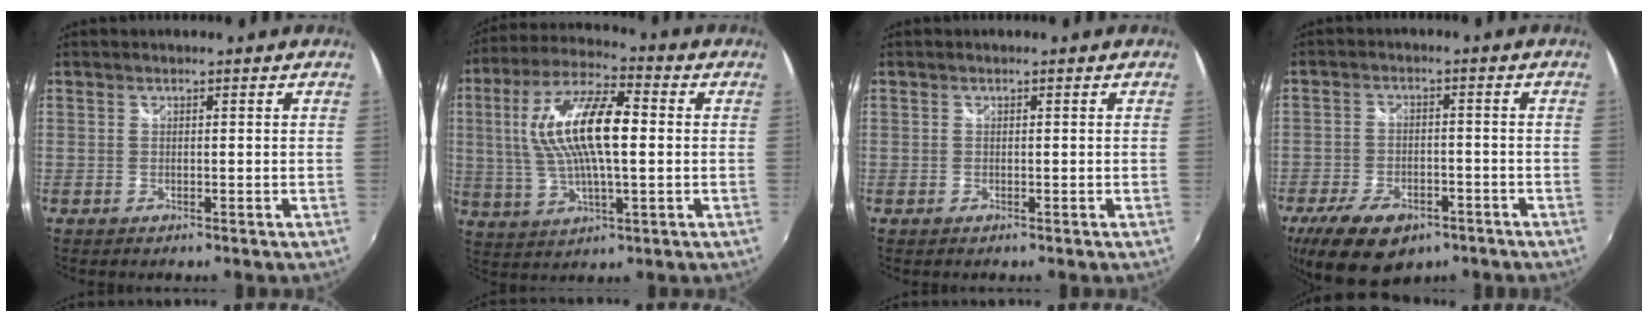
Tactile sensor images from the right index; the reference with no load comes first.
{"total": 16.0, "force": [1.7, 5.2, 15.1], "torque": [-0.294, 0.016, 0.031]}
{"total": 0.0}
{"total": 14.0, "force": [-8.9, 7.5, 7.8], "torque": [-0.182, -0.023, -0.139]}